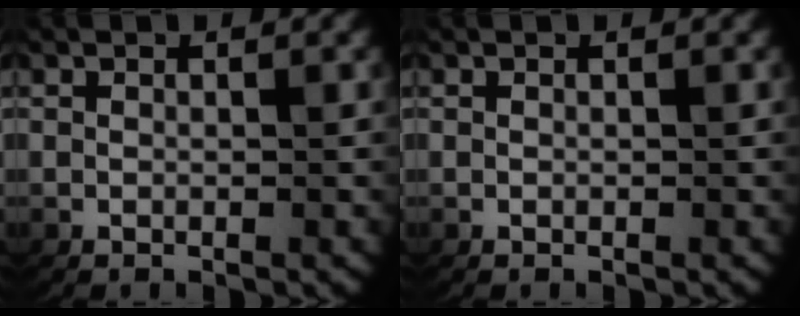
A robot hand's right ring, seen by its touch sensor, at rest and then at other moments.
{"total": 0.0}